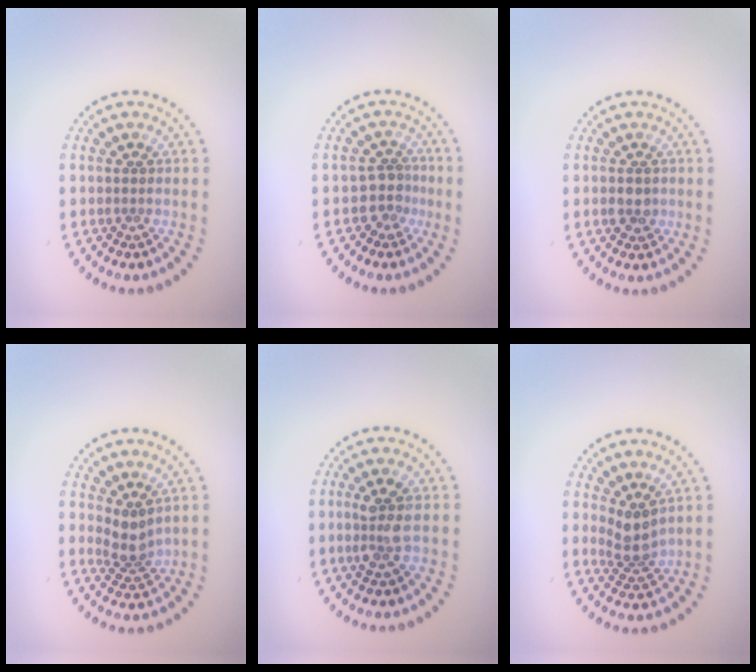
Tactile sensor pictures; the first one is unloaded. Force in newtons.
{"total": 2.1, "press": 1.7, "slide": 1.3}
{"total": 1.6, "press": 1.5, "slide": 0.3}
{"total": 2.5, "press": 1.9, "slide": 1.6}
{"total": 2.9, "press": 2.8, "slide": 0.8}
{"total": 2.8, "press": 2.1, "slide": 1.9}